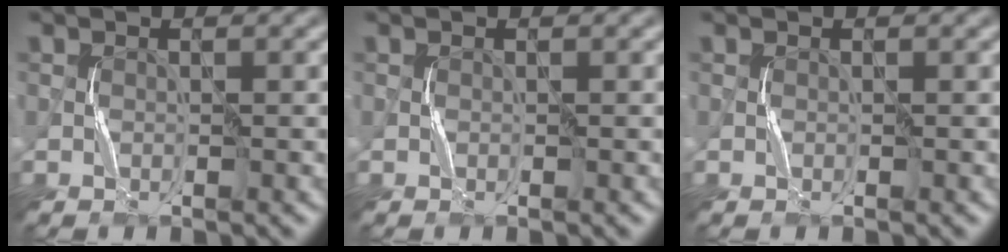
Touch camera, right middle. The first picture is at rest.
{"total": 0.0}
{"total": 0.0}